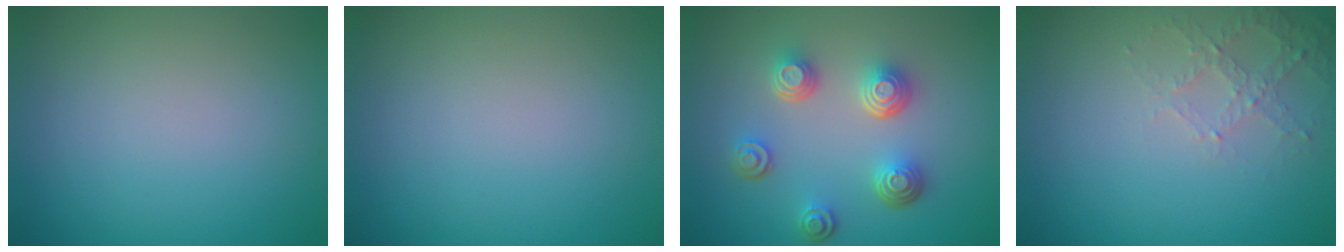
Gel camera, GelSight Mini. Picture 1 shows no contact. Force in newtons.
{"total": 0.0}
{"total": 4.5, "press": 3.5, "slide": 2.8}
{"total": 2.2, "press": 2.1, "slide": 0.6}